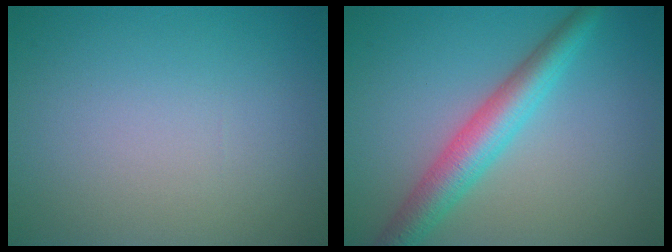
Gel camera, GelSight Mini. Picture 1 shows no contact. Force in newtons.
{"total": 4.9, "press": 4.9, "slide": 0.1}